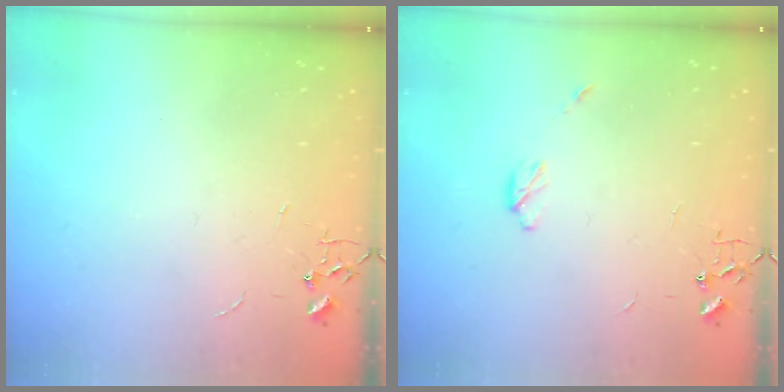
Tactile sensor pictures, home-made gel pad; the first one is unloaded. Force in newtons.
{"total": 4.0, "press": 4.0, "slide": 0.6}